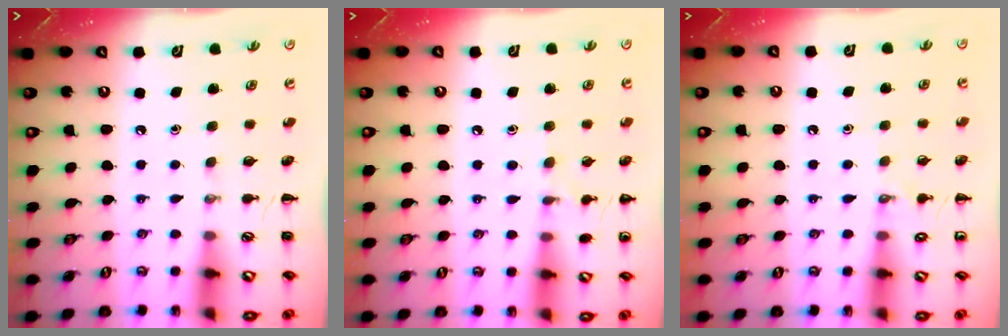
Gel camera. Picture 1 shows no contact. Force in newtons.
{"total": 6.7, "press": 6.4, "slide": 1.9}
{"total": 6.5, "press": 6.2, "slide": 1.9}